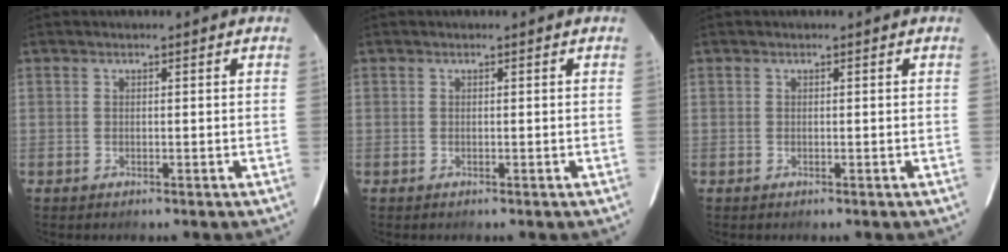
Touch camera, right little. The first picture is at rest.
{"total": 0.0}
{"total": 0.0}